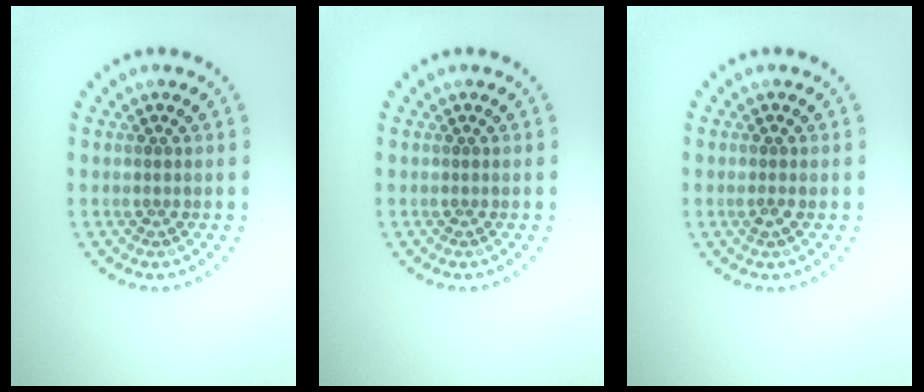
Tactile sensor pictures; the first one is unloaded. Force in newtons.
{"total": 0.0}
{"total": 0.8, "press": 0.8, "slide": 0.2}